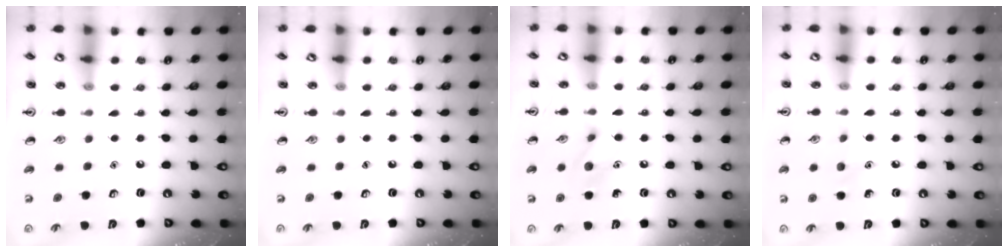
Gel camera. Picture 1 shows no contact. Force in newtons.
{"total": 0.0}
{"total": 7.9, "press": 7.9, "slide": 0.5}
{"total": 4.9, "press": 4.6, "slide": 1.5}